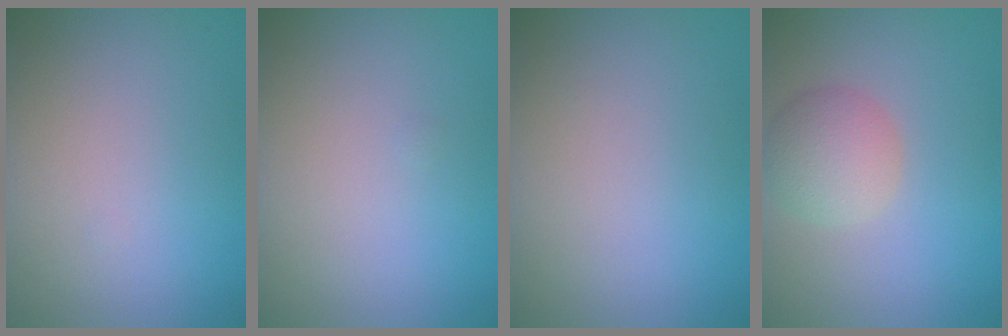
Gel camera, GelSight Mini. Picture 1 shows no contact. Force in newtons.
{"total": 0.0}
{"total": 0.0}
{"total": 3.7, "press": 3.7, "slide": 0.2}